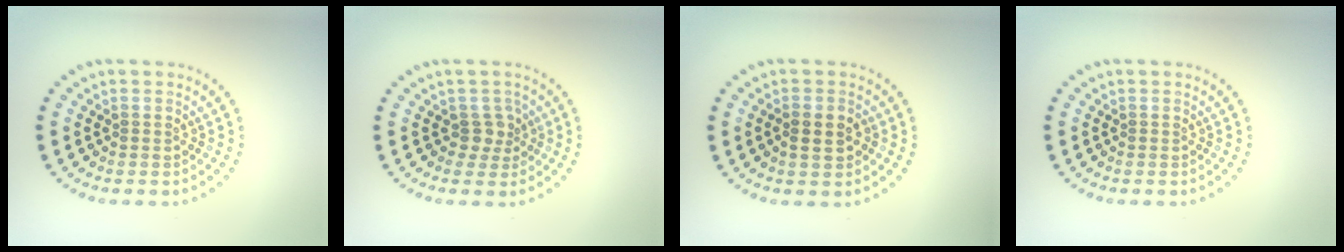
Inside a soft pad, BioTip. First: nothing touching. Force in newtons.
{"total": 1.7, "press": 1.4, "slide": 1.0}
{"total": 2.5, "press": 2.5, "slide": 0.2}
{"total": 0.0}